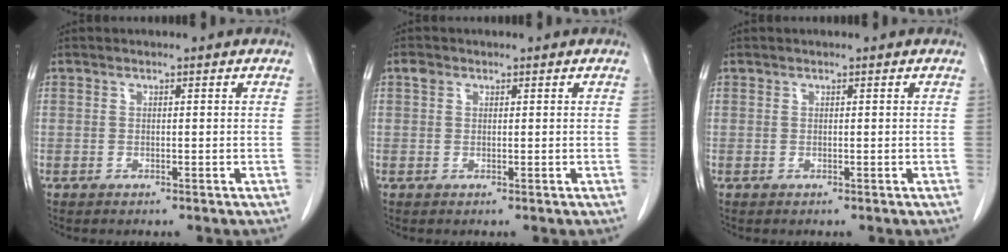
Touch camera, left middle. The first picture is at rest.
{"total": 1.0, "force": [0.5, 0.8, 0.4], "torque": [-0.007, 0.011, 0.008]}
{"total": 0.0}